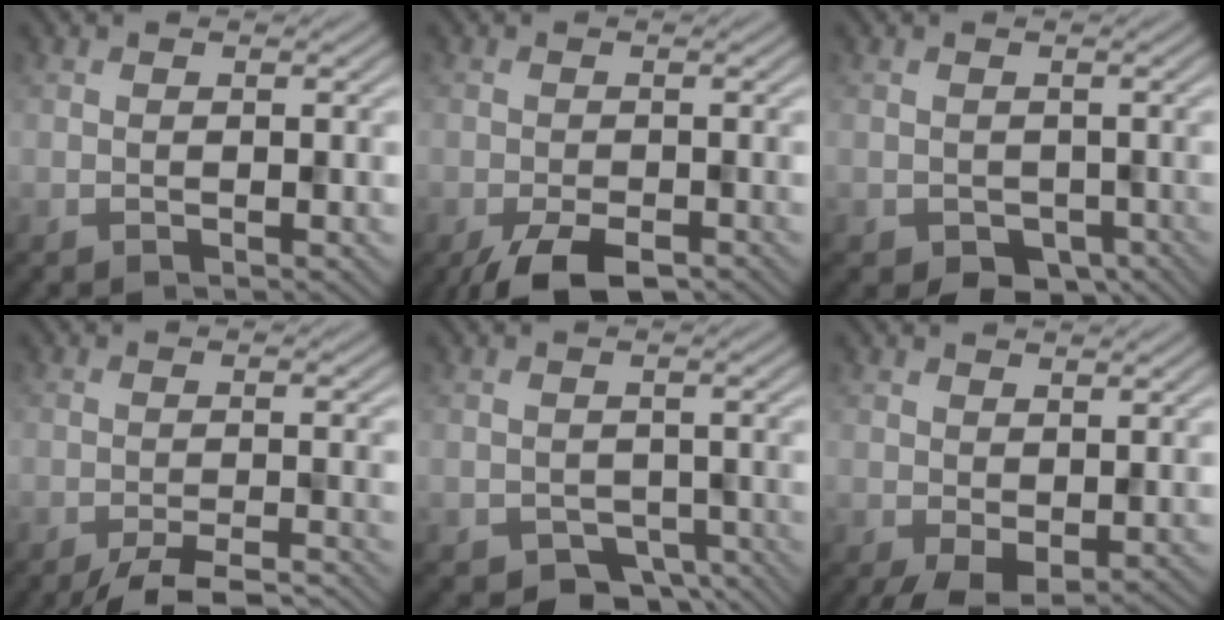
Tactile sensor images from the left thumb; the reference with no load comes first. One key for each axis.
{"total": 5.9, "fx": -4.1, "fy": 2.4, "fz": 3.5, "tx": -0.055, "ty": -0.014, "tz": -0.067}
{"total": 2.6, "fx": -1.4, "fy": 2.0, "fz": 0.9, "tx": -0.019, "ty": -0.014, "tz": -0.024}
{"total": 5.1, "fx": -4.2, "fy": 0.7, "fz": 2.9, "tx": -0.047, "ty": 0.003, "tz": -0.073}
{"total": 3.7, "fx": -2.6, "fy": 2.3, "fz": 1.1, "tx": -0.015, "ty": -0.011, "tz": -0.041}
{"total": 3.2, "fx": -0.9, "fy": 2.2, "fz": 2.3, "tx": -0.050, "ty": -0.010, "tz": -0.016}